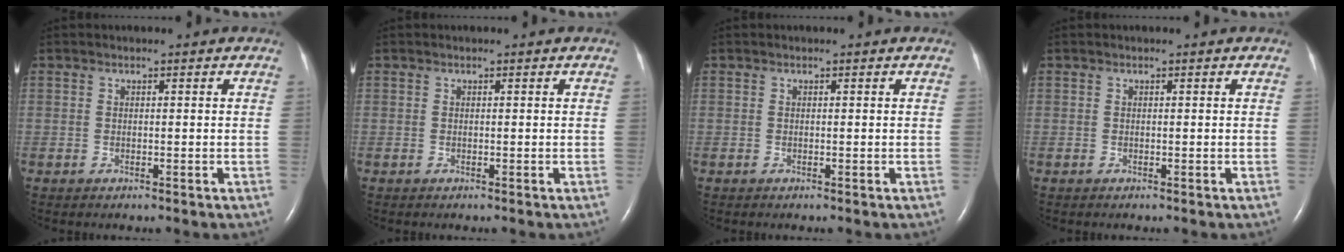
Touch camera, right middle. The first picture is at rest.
{"total": 0.0}
{"total": 0.0}
{"total": 0.0}